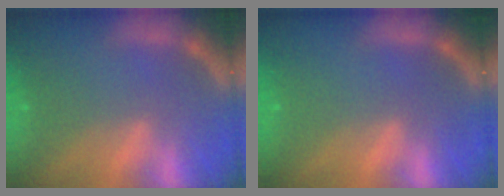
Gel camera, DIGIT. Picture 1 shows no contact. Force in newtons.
{"total": 0.0}